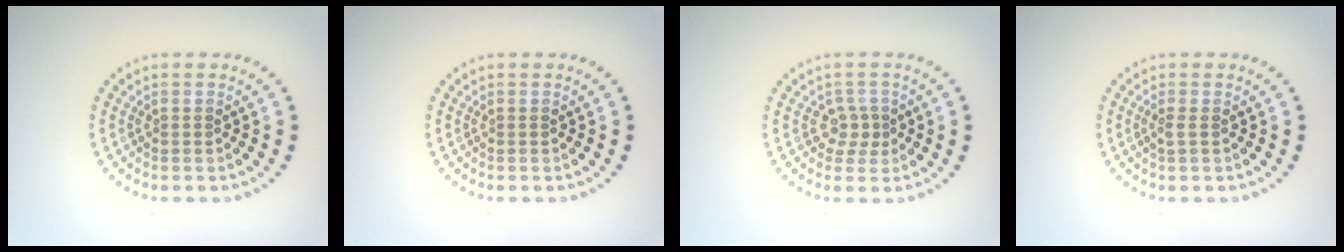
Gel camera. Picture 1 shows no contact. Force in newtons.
{"total": 0.0}
{"total": 1.7, "press": 1.3, "slide": 1.1}
{"total": 0.7, "press": 0.6, "slide": 0.4}